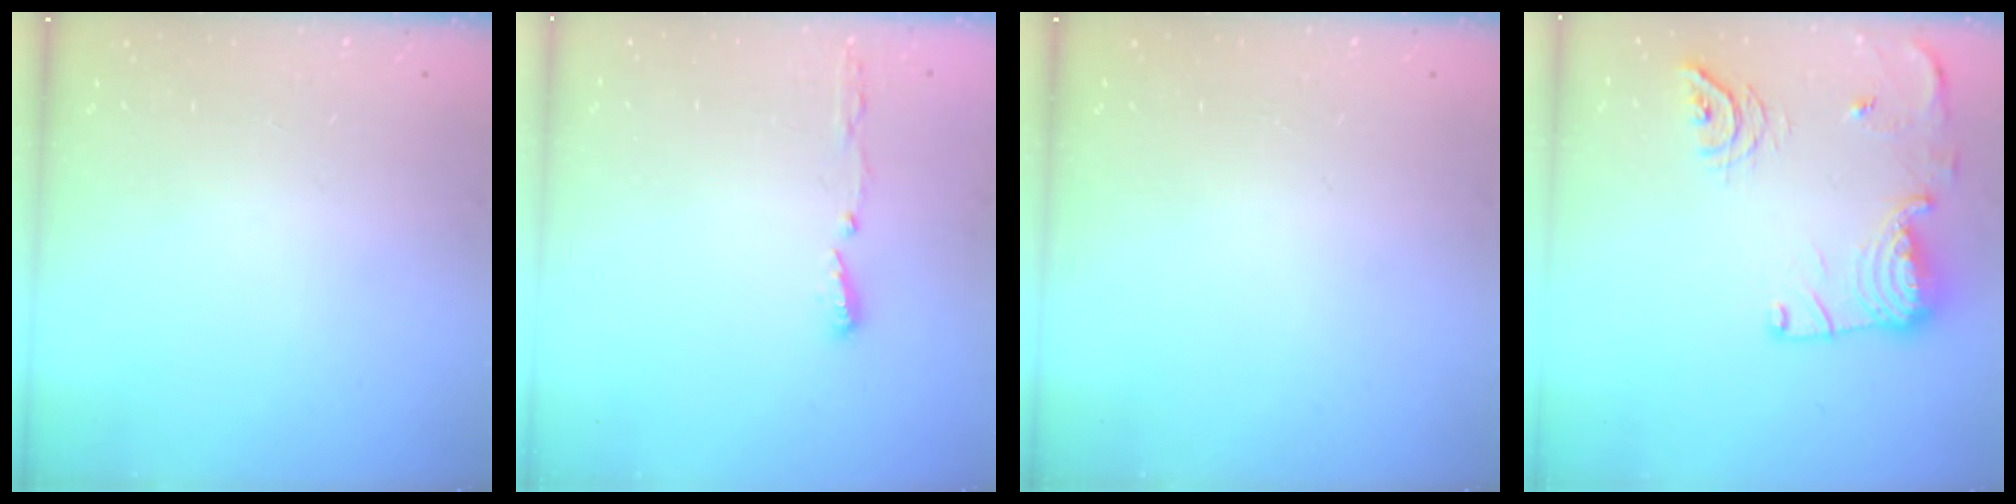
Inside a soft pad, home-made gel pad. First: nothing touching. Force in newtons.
{"total": 4.9, "press": 4.8, "slide": 1.2}
{"total": 0.0}
{"total": 16.1, "press": 15.5, "slide": 4.2}